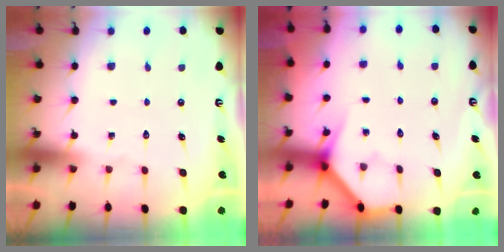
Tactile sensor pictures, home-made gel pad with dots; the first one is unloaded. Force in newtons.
{"total": 3.6, "press": 3.6, "slide": 0.3}